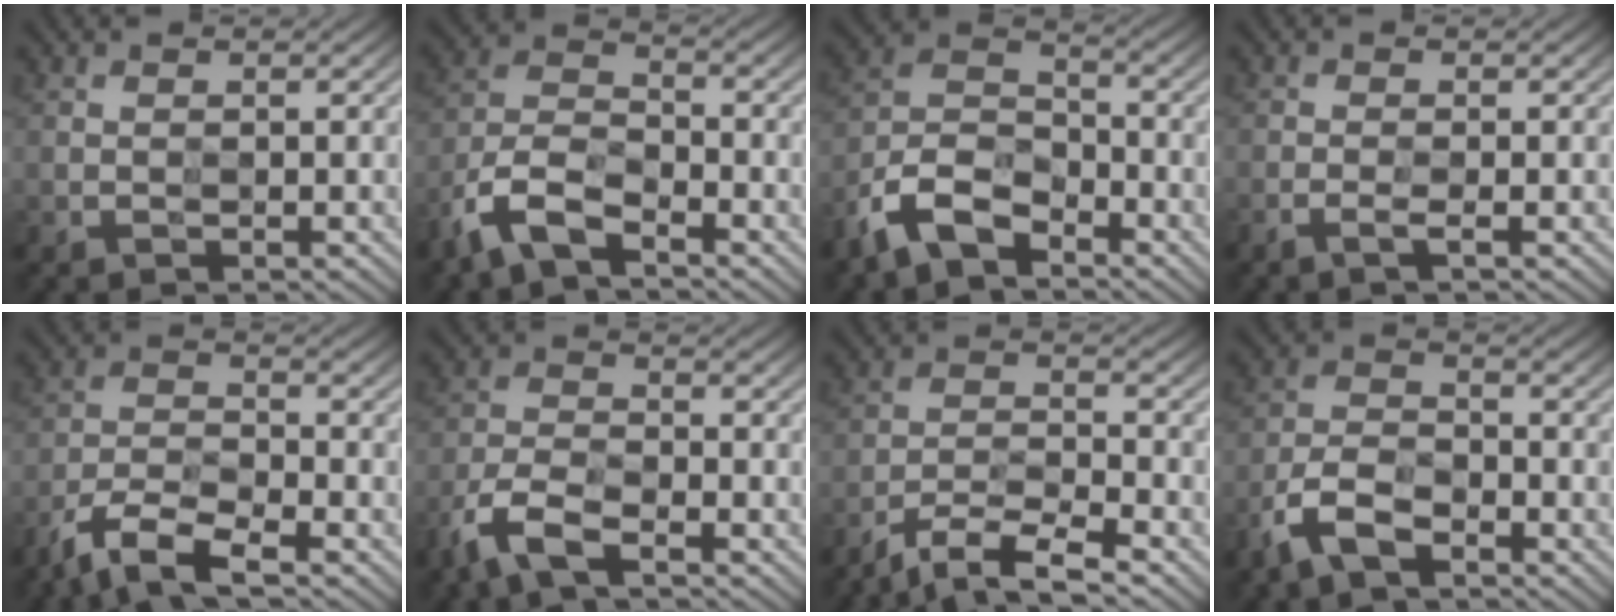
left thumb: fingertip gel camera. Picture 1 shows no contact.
{"total": 8.2, "force": [-6.2, 3.1, 4.4], "torque": [-0.087, -0.006, -0.135]}
{"total": 8.6, "force": [-6.6, 3.9, 4.0], "torque": [-0.075, -0.002, -0.141]}
{"total": 1.1, "force": [-0.8, -0.5, 0.3], "torque": [-0.005, -0.002, -0.020]}
{"total": 6.5, "force": [-5.8, 1.3, 2.7], "torque": [-0.053, -0.004, -0.121]}
{"total": 6.3, "force": [-5.0, 1.9, 3.2], "torque": [-0.070, -0.006, -0.110]}
{"total": 5.8, "force": [-5.5, 0.2, 1.7], "torque": [-0.032, -0.004, -0.108]}
{"total": 6.4, "force": [-4.8, 2.7, 3.2], "torque": [-0.065, 0.000, -0.104]}